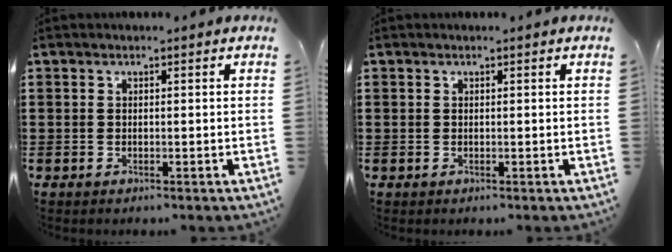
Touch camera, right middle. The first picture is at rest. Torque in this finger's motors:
{"motor_torque": [0.00, 0.00, 0.00, -0.01]}